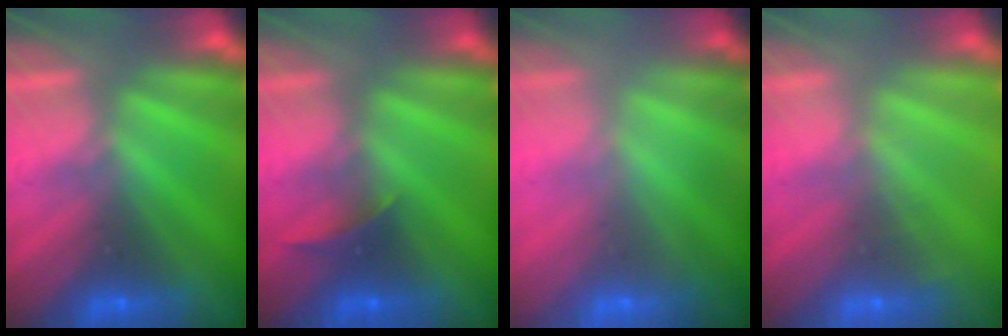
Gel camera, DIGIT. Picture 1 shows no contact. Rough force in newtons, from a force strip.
{"total": 2.2}
{"total": 1.1}
{"total": 1.5}